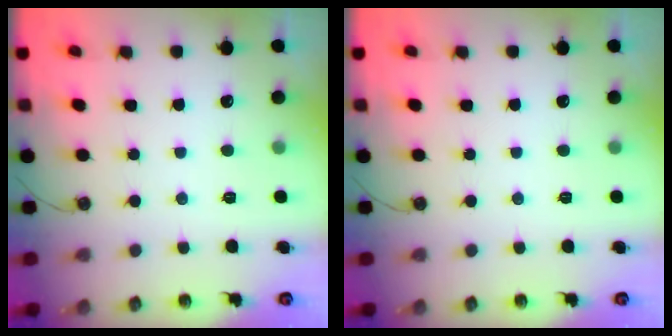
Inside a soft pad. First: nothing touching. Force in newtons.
{"total": 0.0}